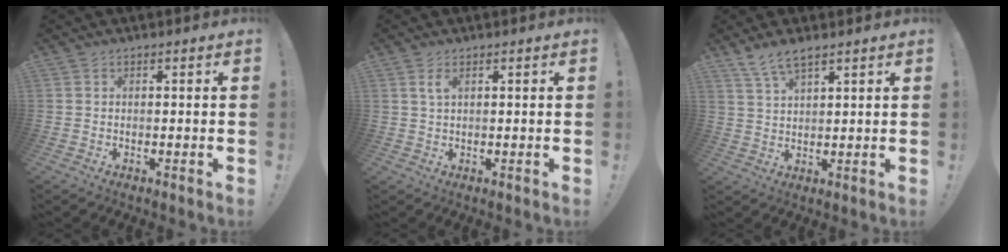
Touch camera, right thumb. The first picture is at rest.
{"total": 2.4, "force": [1.1, 0.6, 2.0], "torque": [-0.036, -0.001, 0.017]}
{"total": 5.4, "force": [4.2, 1.2, 3.1], "torque": [-0.062, -0.016, 0.078]}